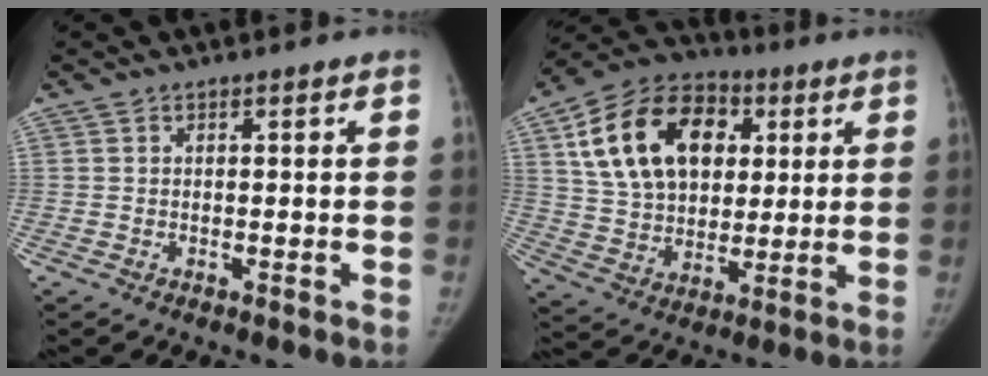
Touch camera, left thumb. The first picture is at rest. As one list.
[{"total": 21.4, "force": [6.4, 15.0, 13.8], "torque": [-0.221, 0.003, 0.108]}]